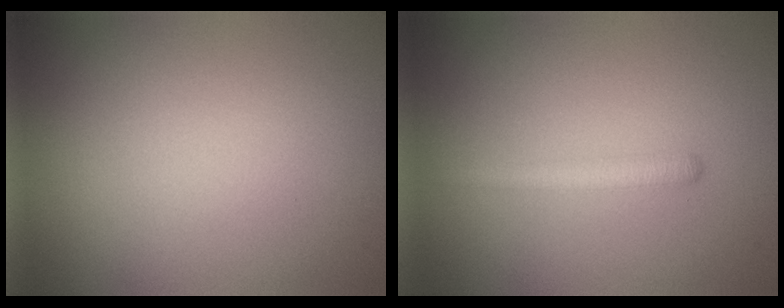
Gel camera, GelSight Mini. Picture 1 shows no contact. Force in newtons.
{"total": 1.7, "press": 1.7, "slide": 0.2}